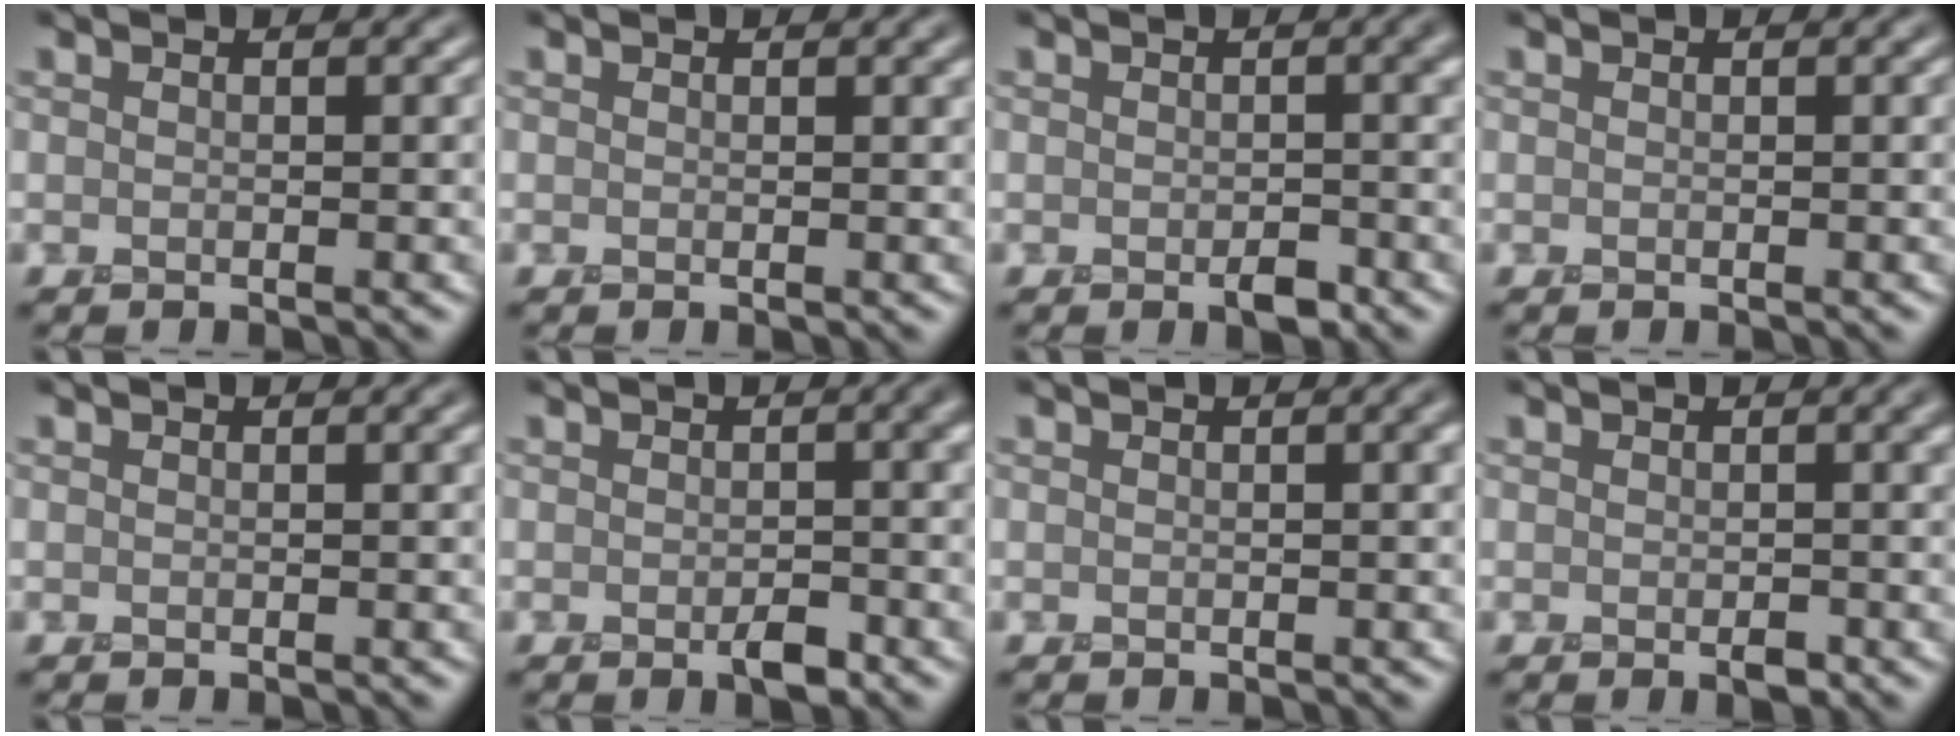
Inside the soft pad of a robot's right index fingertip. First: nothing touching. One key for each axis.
{"total": 0.5, "fx": 0.3, "fy": 0.1, "fz": 0.4, "tx": -0.009, "ty": 0.005, "tz": 0.003}
{"total": 1.8, "fx": -0.8, "fy": 0.5, "fz": 1.5, "tx": -0.030, "ty": -0.003, "tz": -0.014}
{"total": 0.0}
{"total": 0.8, "fx": 0.2, "fy": 0.2, "fz": 0.7, "tx": -0.009, "ty": 0.005, "tz": 0.000}
{"total": 2.3, "fx": -0.9, "fy": 0.6, "fz": 2.0, "tx": -0.037, "ty": -0.003, "tz": -0.016}
{"total": 1.5, "fx": 0.3, "fy": 0.5, "fz": 1.3, "tx": -0.014, "ty": 0.009, "tz": -0.001}
{"total": 1.3, "fx": -0.5, "fy": 0.4, "fz": 1.1, "tx": -0.024, "ty": -0.003, "tz": -0.008}